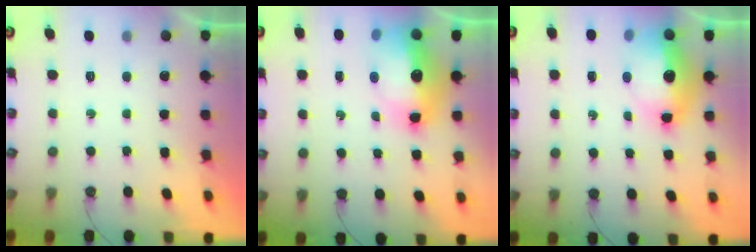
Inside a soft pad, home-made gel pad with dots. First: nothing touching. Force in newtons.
{"total": 17.7, "press": 17.7, "slide": 1.7}
{"total": 15.3, "press": 15.2, "slide": 1.6}